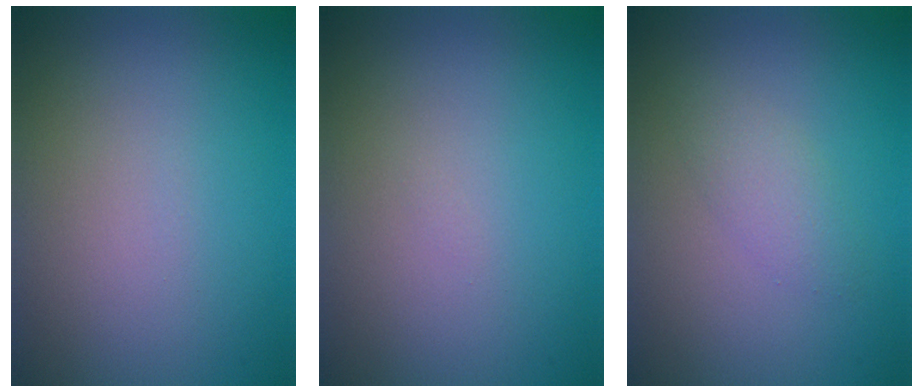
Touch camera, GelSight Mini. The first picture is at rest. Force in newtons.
{"total": 0.0}
{"total": 1.8, "press": 1.8, "slide": 0.1}